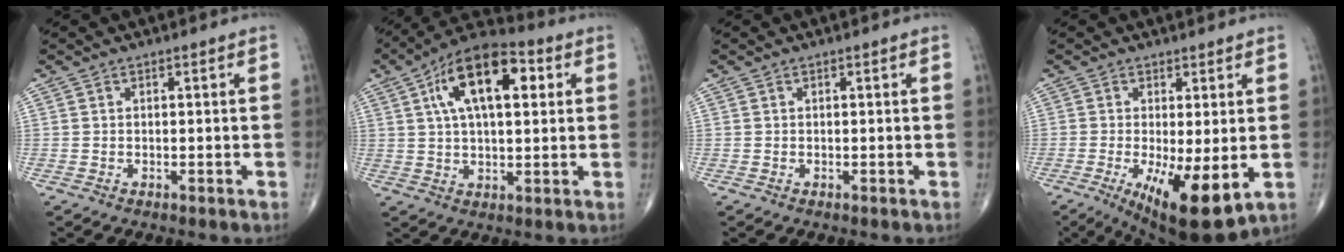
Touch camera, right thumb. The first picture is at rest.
{"total": 16.1, "force": [4.9, 7.6, 13.3], "torque": [-0.204, 0.016, 0.073]}
{"total": 0.0}
{"total": 11.9, "force": [-2.9, 3.6, 11.0], "torque": [-0.179, -0.024, -0.033]}